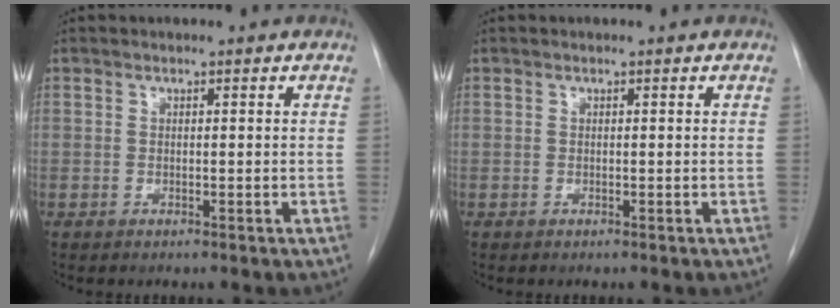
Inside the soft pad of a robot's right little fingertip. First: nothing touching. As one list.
[{"total": 0.0}]